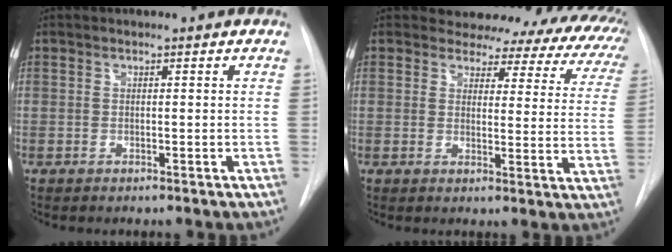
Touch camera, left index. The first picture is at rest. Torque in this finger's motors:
{"motor_torque": [0.51, -1.17, 0.30, 0.01]}